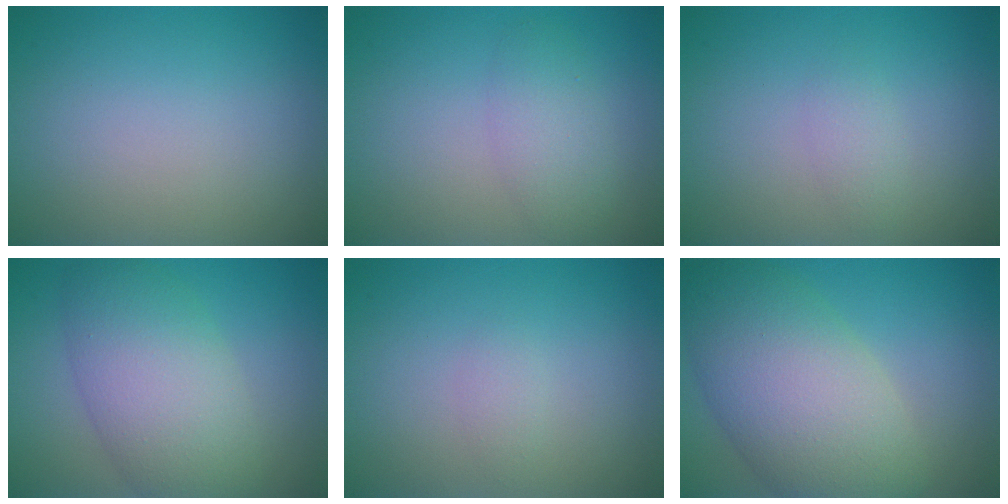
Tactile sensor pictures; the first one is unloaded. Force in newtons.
{"total": 2.5, "press": 2.5, "slide": 0.1}
{"total": 1.3, "press": 1.3, "slide": 0.0}
{"total": 7.4, "press": 7.4, "slide": 0.1}
{"total": 0.8, "press": 0.8, "slide": 0.1}
{"total": 10.1, "press": 10.1, "slide": 0.3}